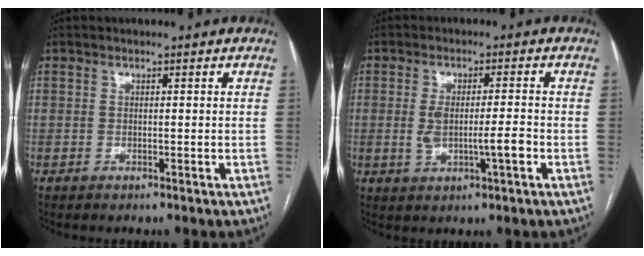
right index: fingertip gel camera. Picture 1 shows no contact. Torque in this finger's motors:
{"motor_torque": [0.28, 0.17, 0.18, 0.03]}